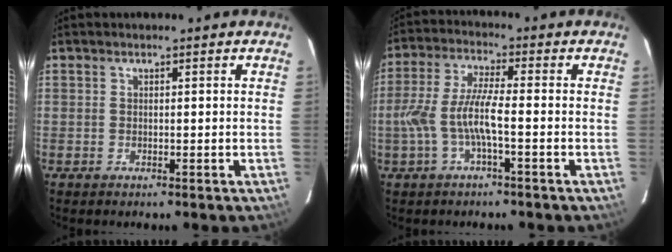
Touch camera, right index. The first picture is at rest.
{"total": 8.1, "force": [-2.4, 1.0, 7.7], "torque": [-0.167, 0.002, -0.041]}